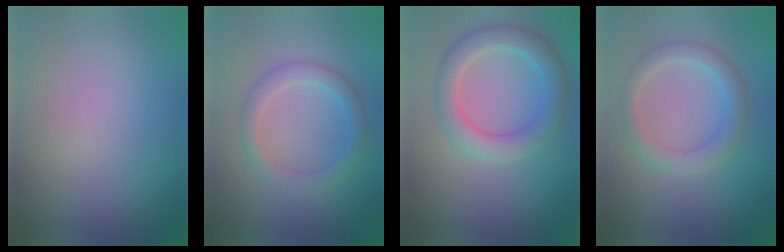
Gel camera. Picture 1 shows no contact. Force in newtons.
{"total": 2.7, "press": 2.6, "slide": 0.1}
{"total": 4.2, "press": 4.2, "slide": 0.1}
{"total": 2.9, "press": 2.9, "slide": 0.4}